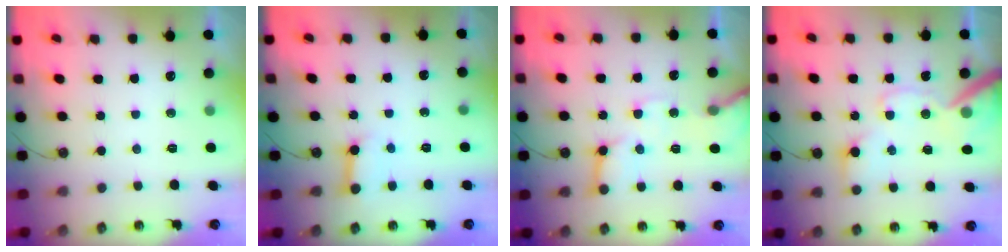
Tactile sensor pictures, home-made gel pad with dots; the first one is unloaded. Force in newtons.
{"total": 6.0, "press": 6.0, "slide": 0.7}
{"total": 11.8, "press": 11.7, "slide": 1.7}
{"total": 14.8, "press": 14.6, "slide": 2.3}